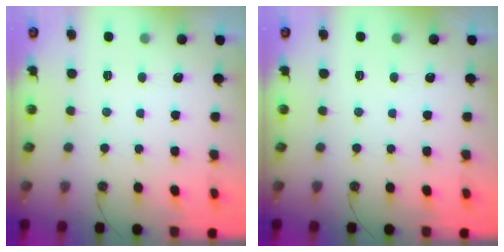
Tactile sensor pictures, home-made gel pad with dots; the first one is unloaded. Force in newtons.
{"total": 0.0}